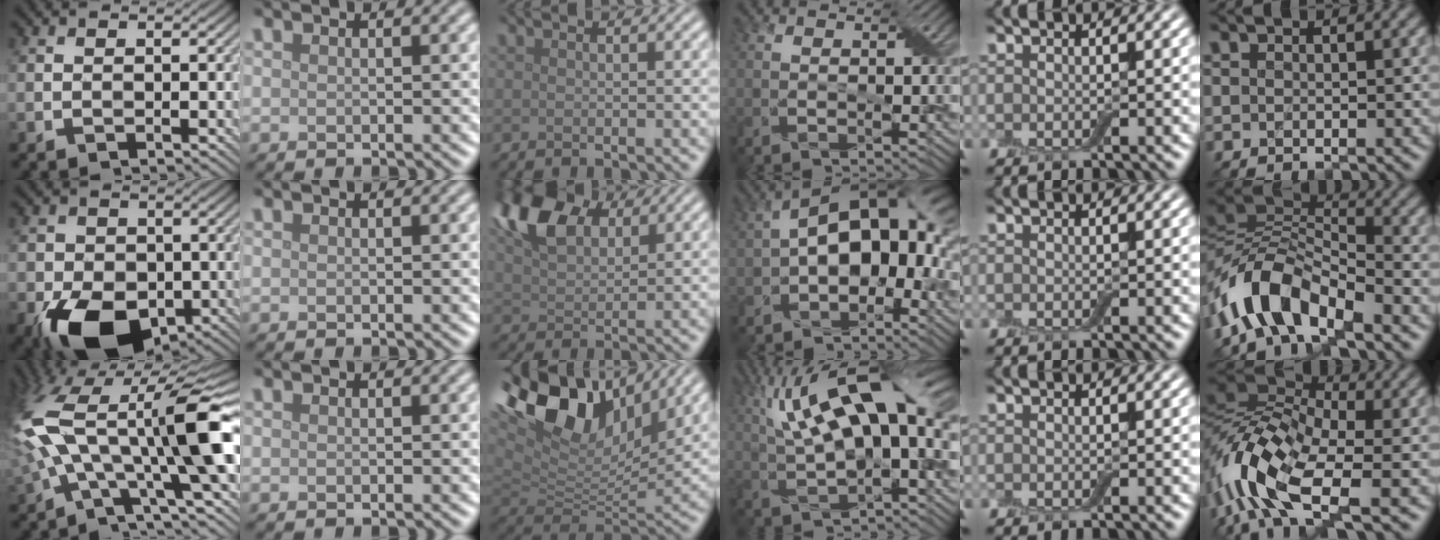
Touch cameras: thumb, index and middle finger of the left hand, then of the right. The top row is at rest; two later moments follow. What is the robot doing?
{"motion": "extract", "object": "airpods case & airpods"}